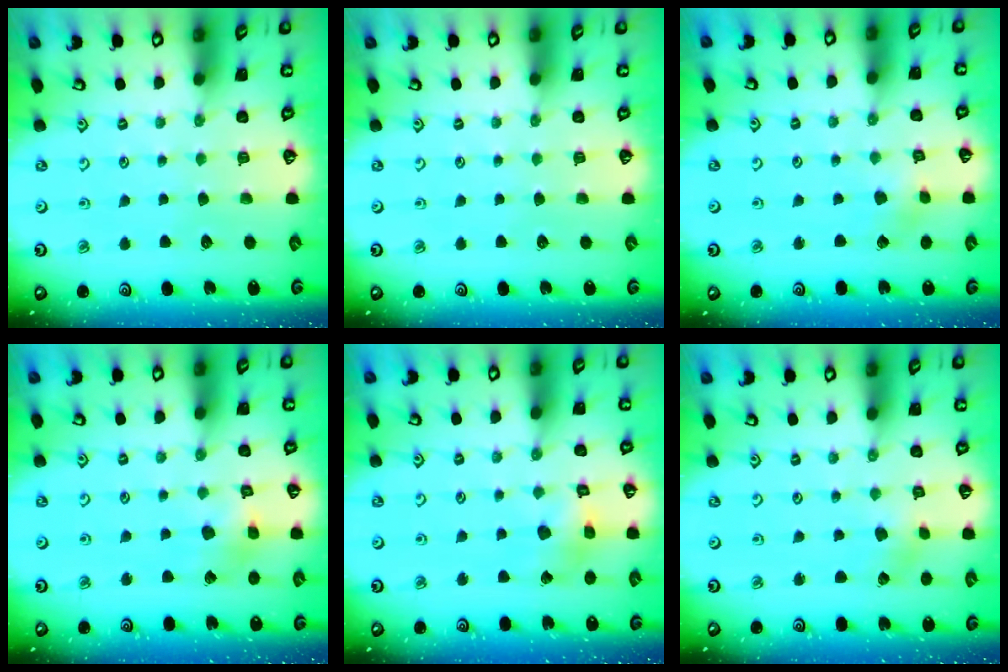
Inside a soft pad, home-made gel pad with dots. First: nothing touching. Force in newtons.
{"total": 0.0}
{"total": 2.4, "press": 2.4, "slide": 0.2}
{"total": 7.2, "press": 7.2, "slide": 0.5}
{"total": 6.6, "press": 6.5, "slide": 0.6}
{"total": 1.6, "press": 1.6, "slide": 0.1}